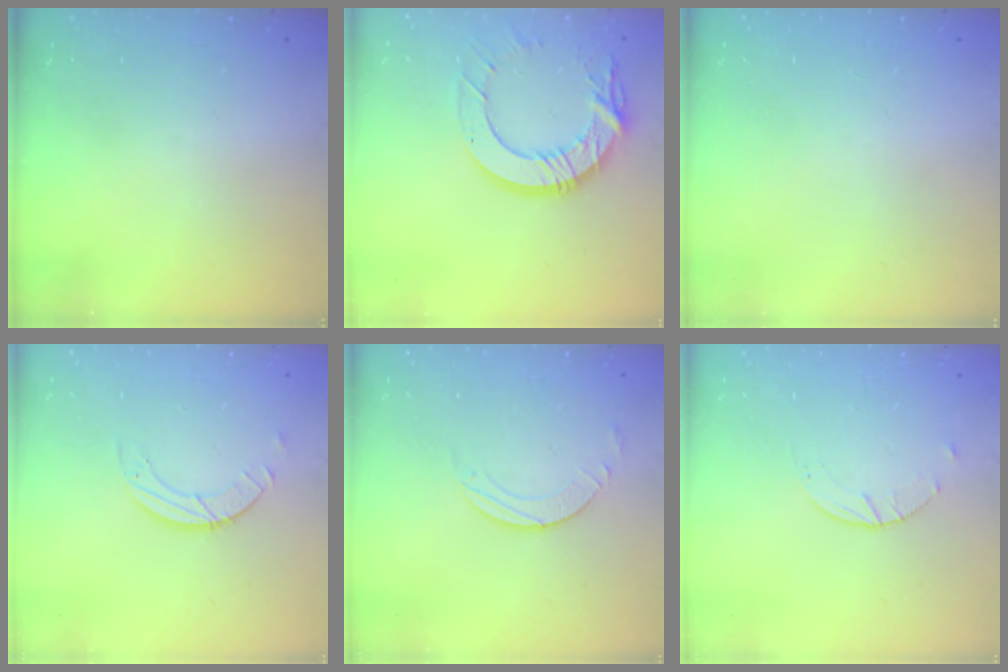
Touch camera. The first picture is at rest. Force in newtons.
{"total": 14.5, "press": 14.5, "slide": 1.3}
{"total": 0.0}
{"total": 3.2, "press": 3.1, "slide": 0.3}
{"total": 2.8, "press": 2.8, "slide": 0.2}
{"total": 2.6, "press": 2.6, "slide": 0.4}